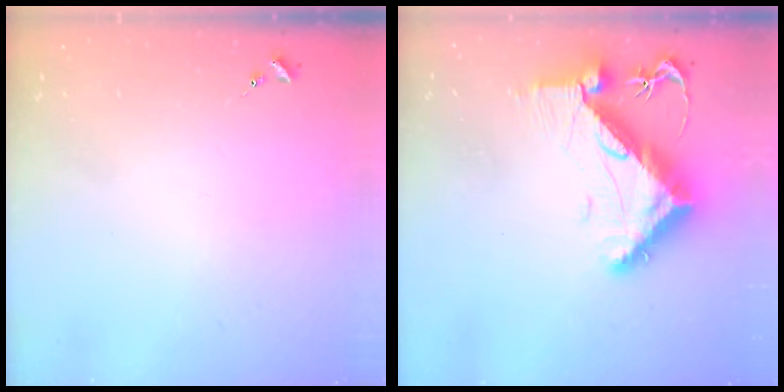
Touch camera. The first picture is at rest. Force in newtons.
{"total": 12.1, "press": 12.0, "slide": 1.7}